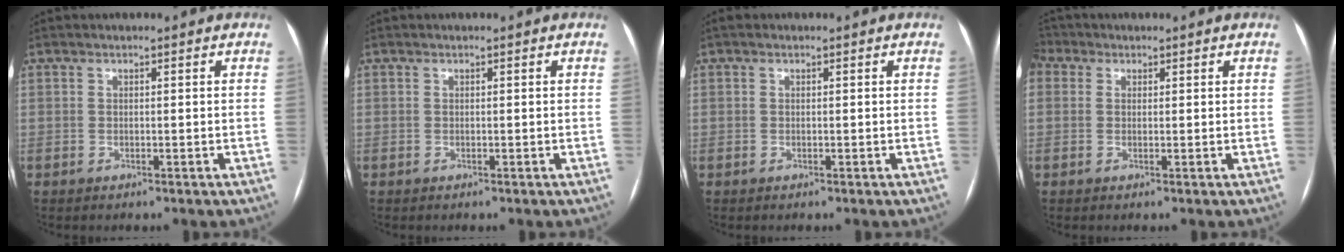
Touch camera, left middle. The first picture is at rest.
{"total": 0.0}
{"total": 0.0}
{"total": 5.1, "force": [2.4, 4.0, 2.1], "torque": [-0.061, 0.030, 0.048]}